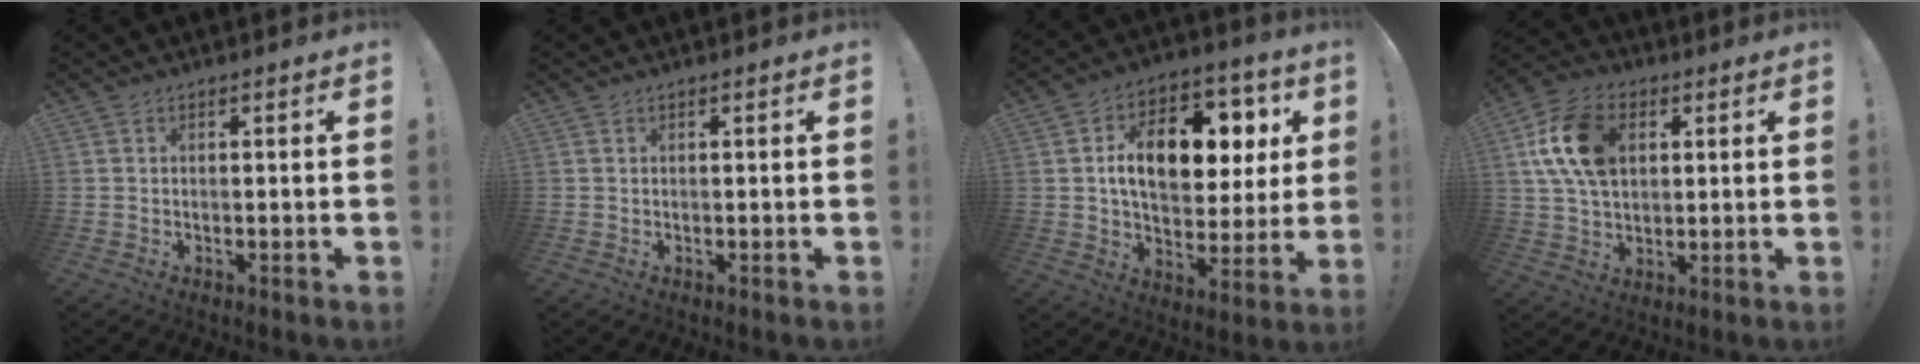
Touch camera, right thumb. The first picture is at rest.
{"total": 0.0}
{"total": 17.2, "force": [4.6, 10.6, 12.8], "torque": [-0.186, -0.010, 0.081]}
{"total": 16.4, "force": [4.2, 11.3, 11.1], "torque": [-0.186, 0.000, 0.081]}